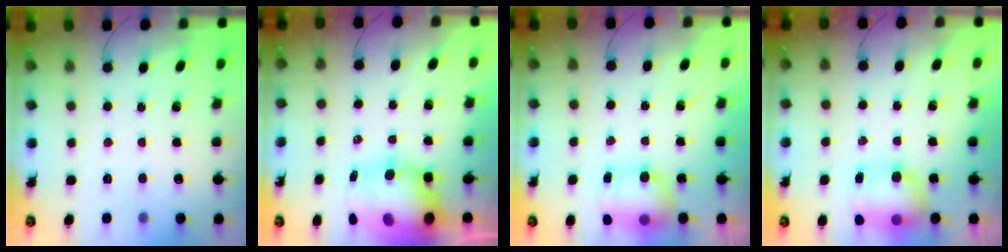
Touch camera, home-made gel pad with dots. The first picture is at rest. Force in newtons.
{"total": 13.1, "press": 12.7, "slide": 3.1}
{"total": 7.1, "press": 7.0, "slide": 1.2}
{"total": 11.7, "press": 9.3, "slide": 7.1}